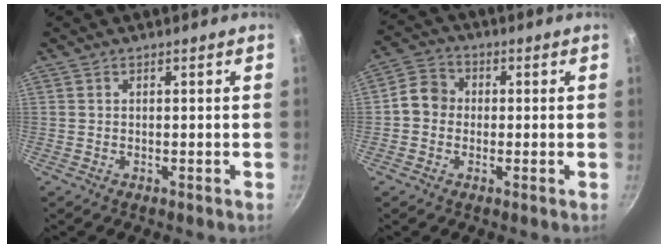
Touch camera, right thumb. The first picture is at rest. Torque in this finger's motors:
{"motor_torque": [0.24, 1.47, 0.49, -0.77, 0.01]}